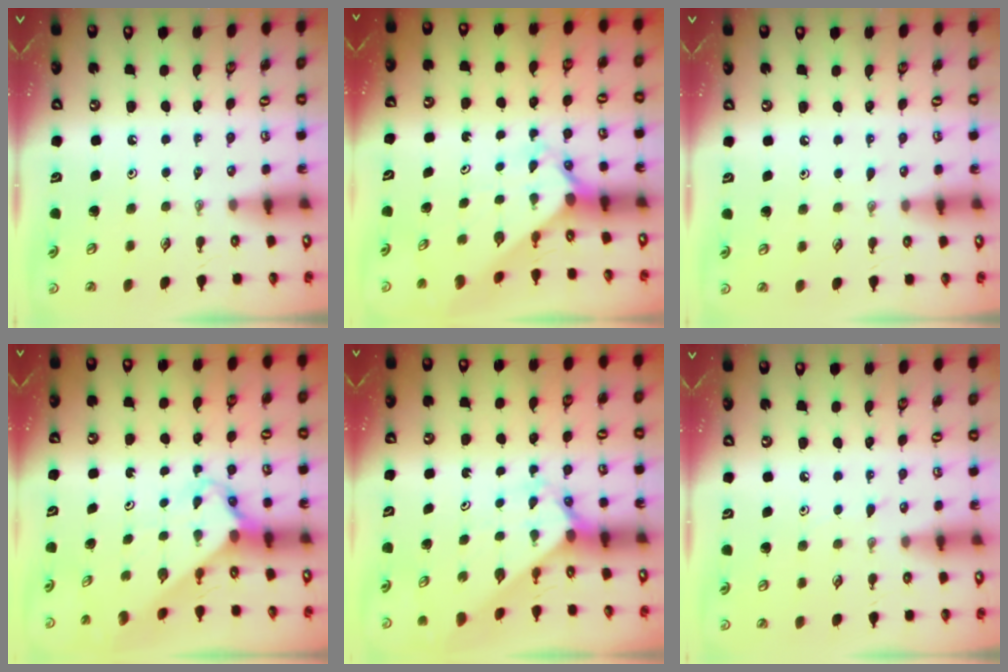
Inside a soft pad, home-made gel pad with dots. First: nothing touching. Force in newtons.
{"total": 2.4, "press": 2.4, "slide": 0.2}
{"total": 2.4, "press": 2.4, "slide": 0.4}
{"total": 2.8, "press": 2.8, "slide": 0.2}
{"total": 2.1, "press": 2.1, "slide": 0.2}
{"total": 5.1, "press": 5.1, "slide": 0.7}